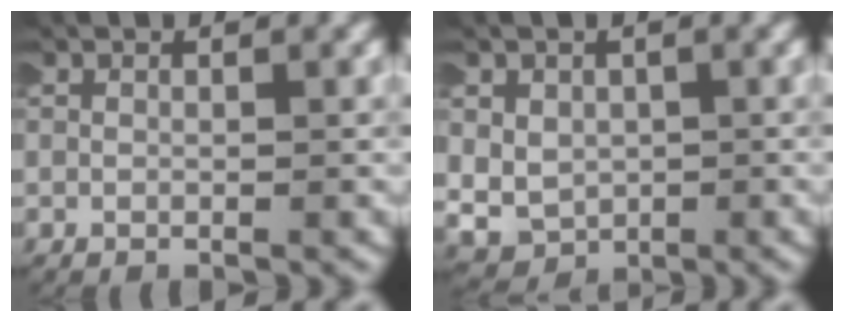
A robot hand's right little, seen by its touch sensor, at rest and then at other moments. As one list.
[{"total": 7.0, "force": [-1.3, 6.4, 2.6], "torque": [-0.087, -0.036, -0.010]}]